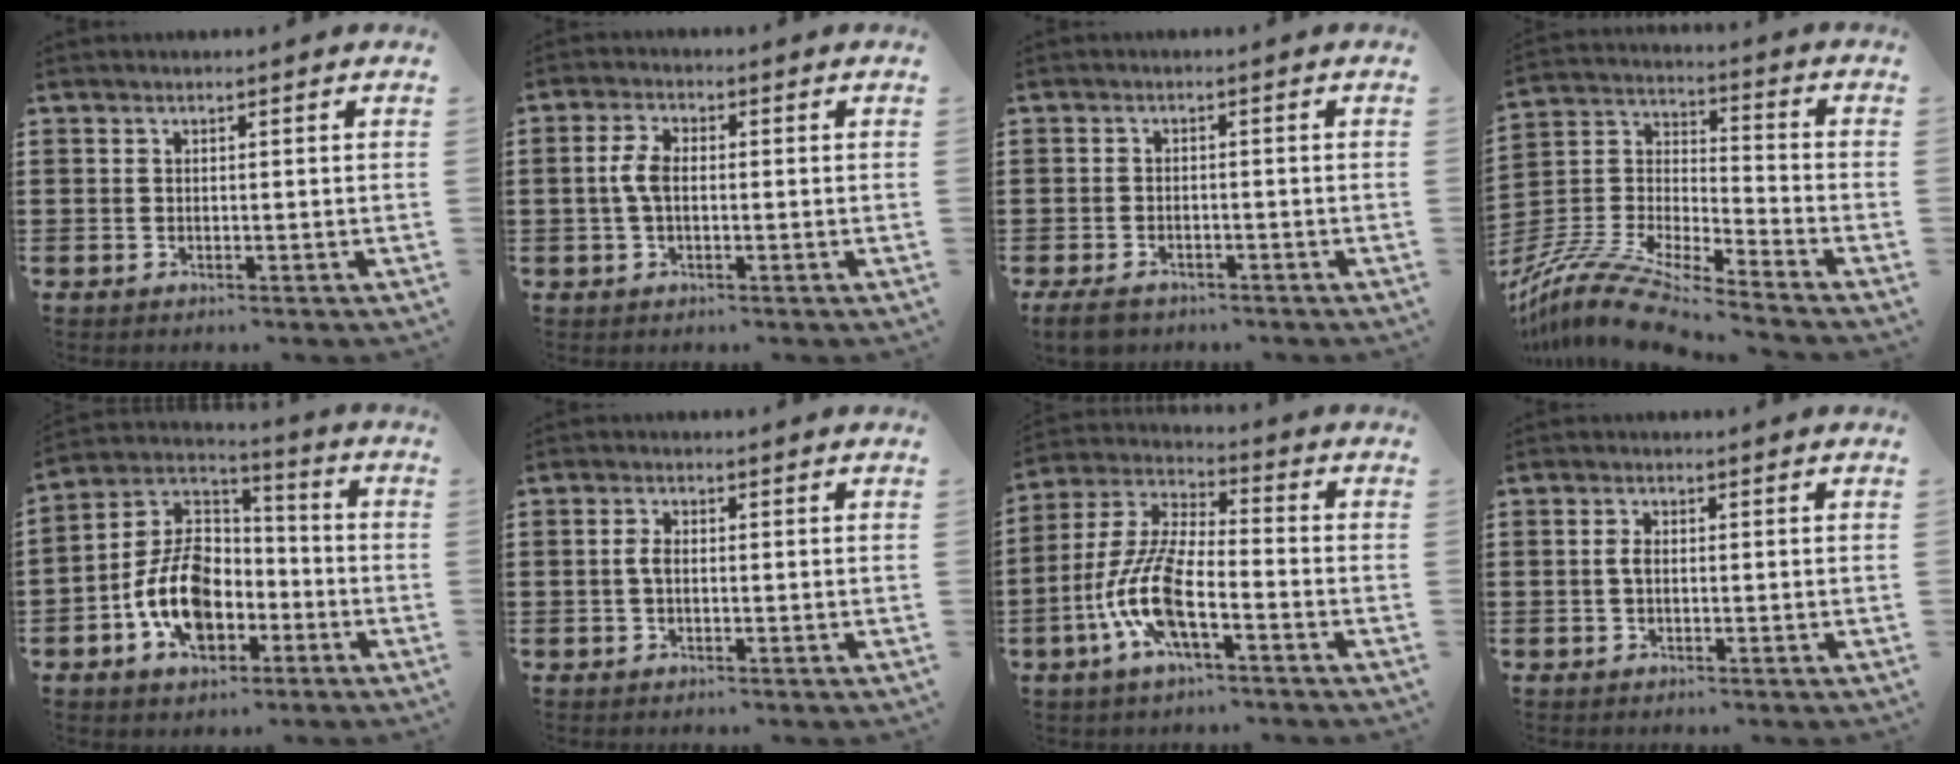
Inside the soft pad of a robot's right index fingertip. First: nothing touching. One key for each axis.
{"total": 3.9, "fx": -0.1, "fy": 2.0, "fz": 3.4, "tx": -0.081, "ty": 0.001, "tz": -0.008}
{"total": 2.5, "fx": -2.2, "fy": 0.7, "fz": 0.8, "tx": -0.031, "ty": -0.005, "tz": -0.050}
{"total": 11.2, "fx": -10.2, "fy": 1.2, "fz": 4.6, "tx": -0.110, "ty": 0.009, "tz": -0.209}
{"total": 12.0, "fx": -4.5, "fy": 7.9, "fz": 7.8, "tx": -0.191, "ty": 0.009, "tz": -0.089}
{"total": 2.0, "fx": -0.2, "fy": 1.0, "fz": 1.8, "tx": -0.042, "ty": -0.001, "tz": -0.006}
{"total": 11.2, "fx": -4.3, "fy": 3.5, "fz": 9.7, "tx": -0.236, "ty": -0.015, "tz": -0.088}
{"total": 1.6, "fx": -0.1, "fy": 0.7, "fz": 1.4, "tx": -0.036, "ty": -0.001, "tz": -0.006}